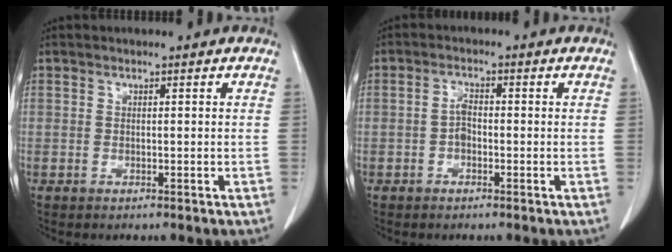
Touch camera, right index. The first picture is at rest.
{"total": 2.1, "force": [-0.6, 1.0, 1.8], "torque": [-0.031, 0.005, -0.013]}